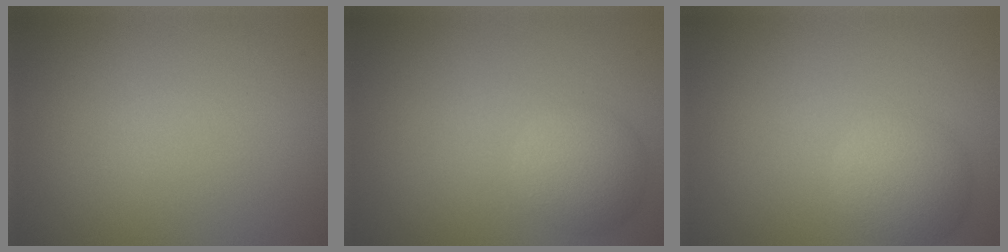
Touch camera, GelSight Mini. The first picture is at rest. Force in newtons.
{"total": 3.4, "press": 3.4, "slide": 0.1}
{"total": 4.1, "press": 4.1, "slide": 0.3}